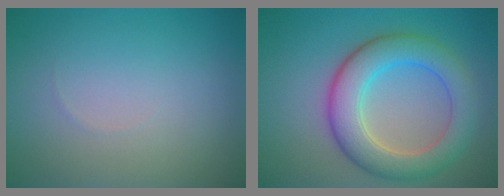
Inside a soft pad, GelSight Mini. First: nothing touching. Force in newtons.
{"total": 6.9, "press": 6.9, "slide": 0.1}